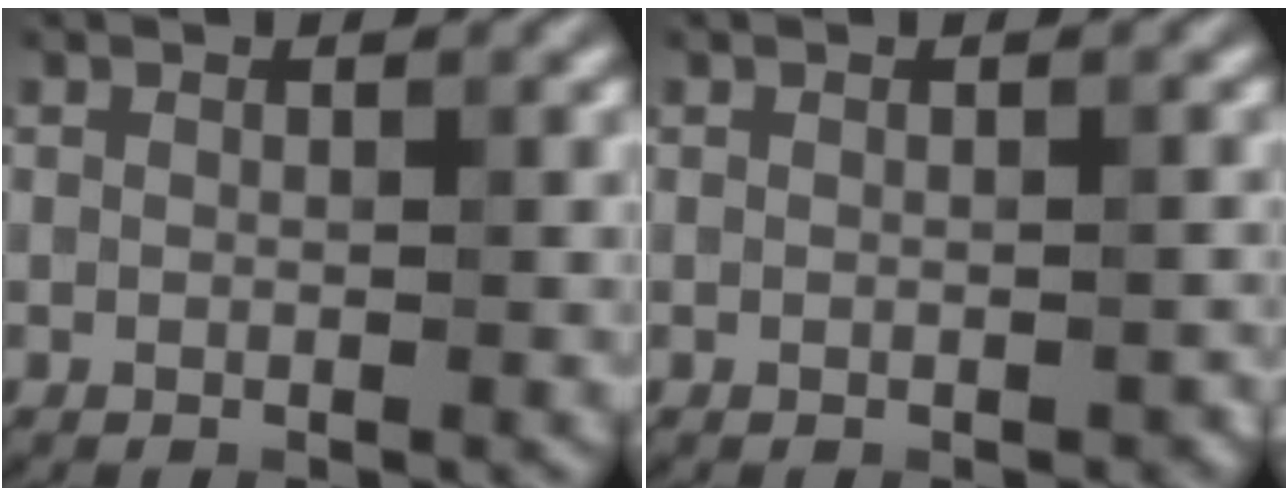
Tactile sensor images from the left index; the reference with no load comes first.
{"total": 0.7, "force": [-0.3, 0.5, 0.4], "torque": [-0.008, -0.004, -0.001]}